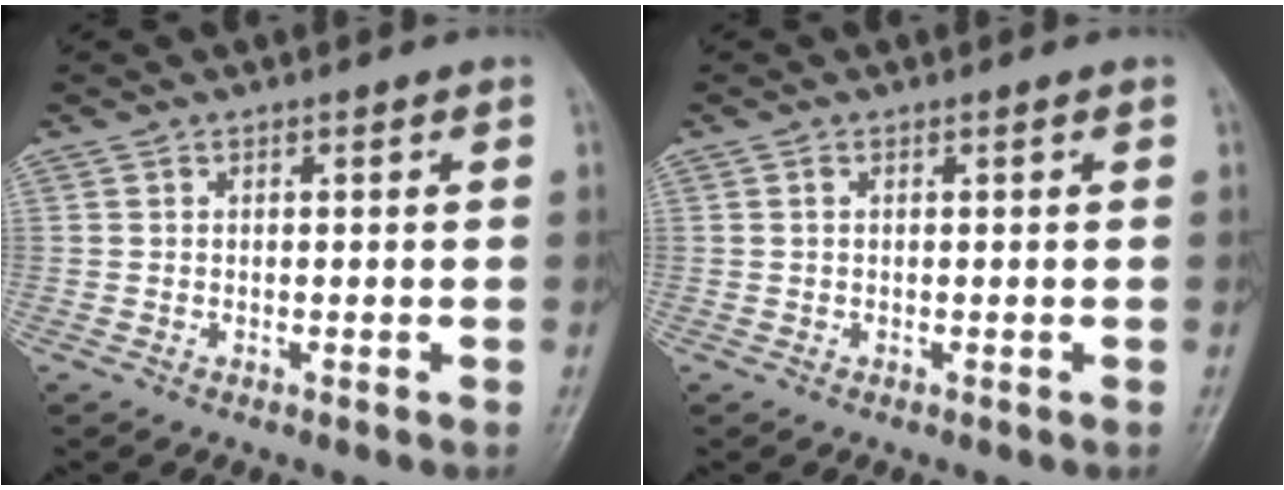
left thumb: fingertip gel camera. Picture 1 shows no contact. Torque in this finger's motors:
{"motor_torque": [-0.50, 0.33, -0.31, -0.10, 0.12]}